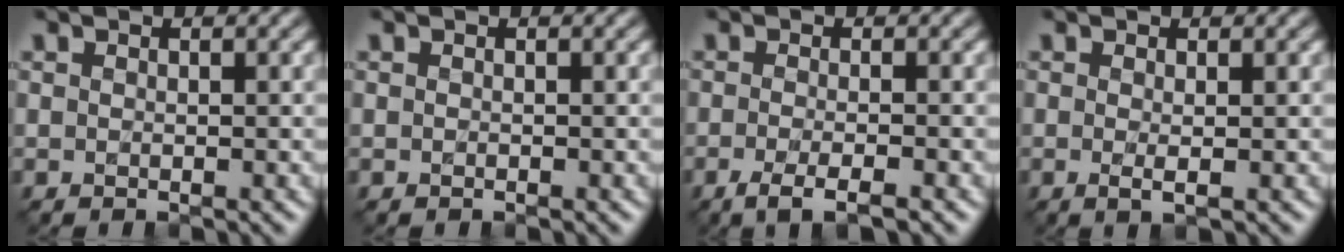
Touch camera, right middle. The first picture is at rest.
{"total": 0.0}
{"total": 3.0, "force": [-1.8, 0.6, 2.4], "torque": [-0.036, -0.009, -0.035]}
{"total": 1.0, "force": [-0.1, 0.2, 1.0], "torque": [-0.015, -0.003, -0.001]}